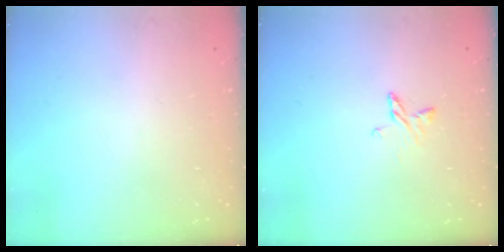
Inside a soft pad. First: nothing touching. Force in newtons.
{"total": 5.4, "press": 5.3, "slide": 0.5}